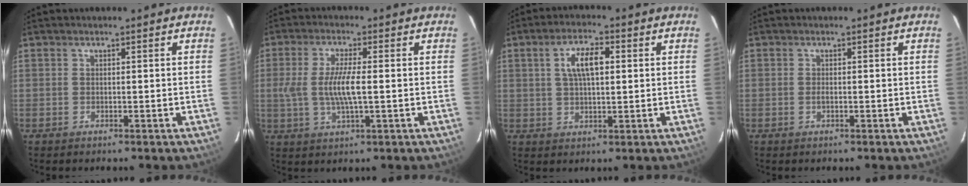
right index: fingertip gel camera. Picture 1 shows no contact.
{"total": 7.7, "force": [-0.4, 1.5, 7.5], "torque": [-0.148, -0.005, -0.007]}
{"total": 6.7, "force": [1.7, 2.7, 5.9], "torque": [-0.109, 0.012, 0.033]}
{"total": 0.6, "force": [-0.2, 0.1, 0.6], "torque": [-0.012, 0.000, -0.005]}